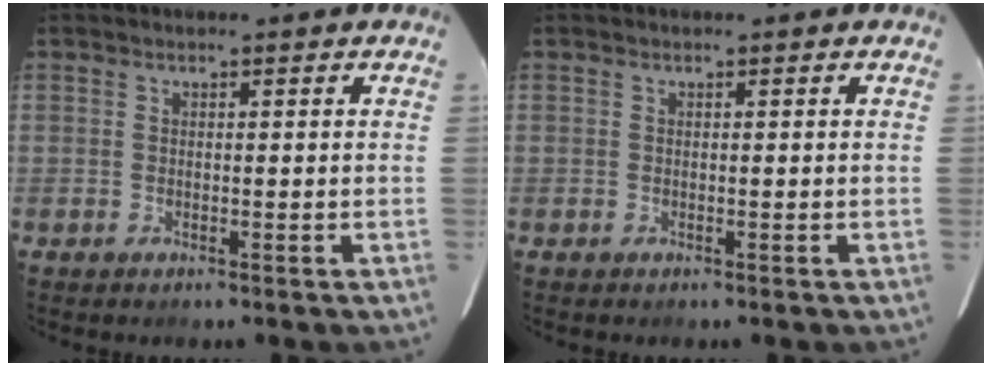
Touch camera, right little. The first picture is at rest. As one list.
[{"total": 0.0}]